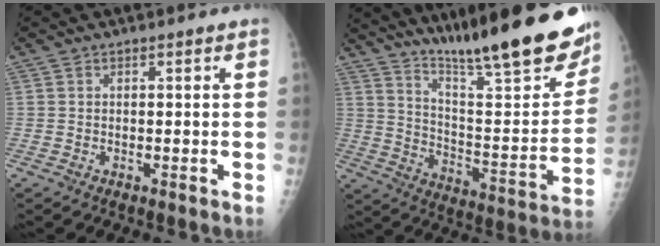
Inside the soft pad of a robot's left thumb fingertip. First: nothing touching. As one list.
[{"total": 27.5, "force": [21.0, 3.8, 17.2], "torque": [-0.240, -0.113, 0.317]}]